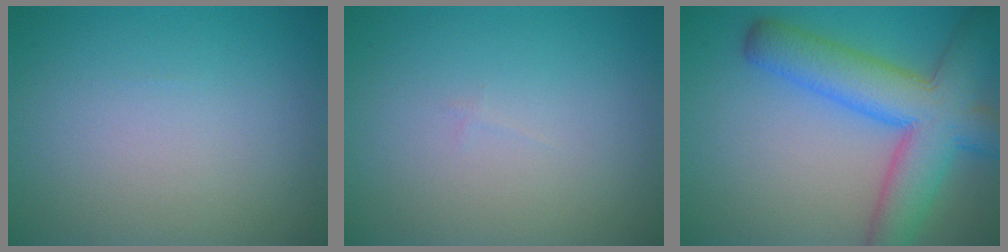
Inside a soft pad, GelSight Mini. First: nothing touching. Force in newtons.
{"total": 0.0}
{"total": 9.1, "press": 9.1, "slide": 0.4}